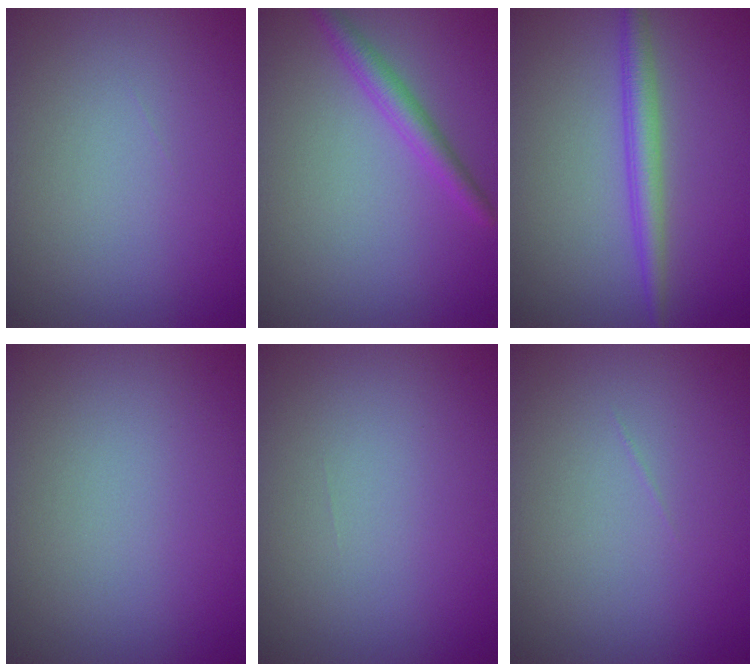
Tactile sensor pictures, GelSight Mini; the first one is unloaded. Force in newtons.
{"total": 2.4, "press": 2.4, "slide": 0.1}
{"total": 2.5, "press": 2.5, "slide": 0.1}
{"total": 0.0}
{"total": 0.0}
{"total": 0.0}